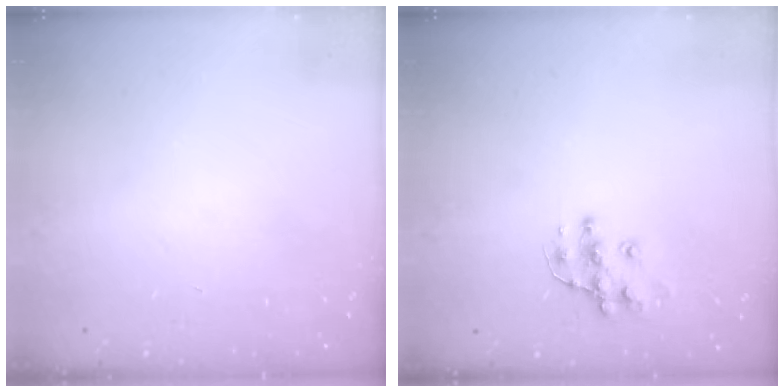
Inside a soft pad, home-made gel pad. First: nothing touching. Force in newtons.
{"total": 10.2, "press": 10.2, "slide": 0.8}